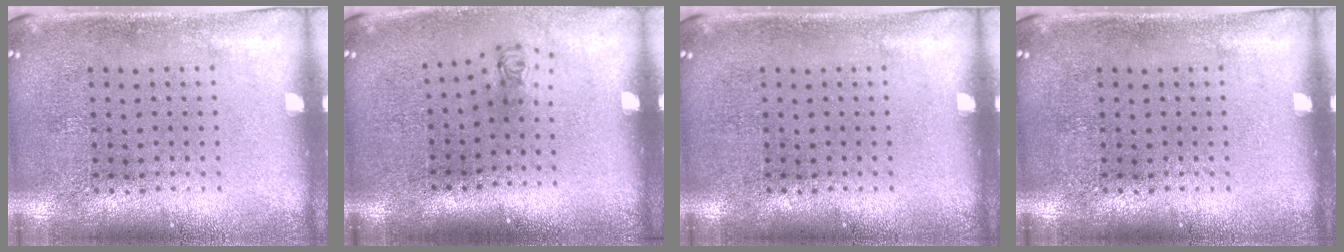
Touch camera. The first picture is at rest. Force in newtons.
{"total": 0.8, "press": 0.4, "slide": 0.7}
{"total": 0.0}
{"total": 0.0}